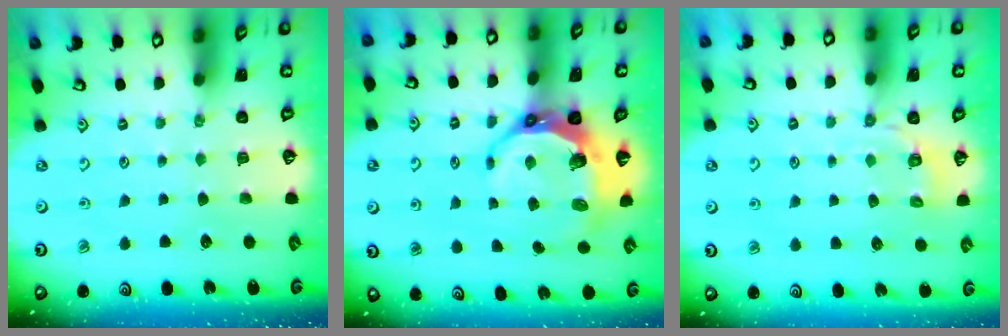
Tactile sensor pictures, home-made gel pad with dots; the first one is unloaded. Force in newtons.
{"total": 10.3, "press": 9.1, "slide": 4.7}
{"total": 3.8, "press": 3.2, "slide": 2.1}